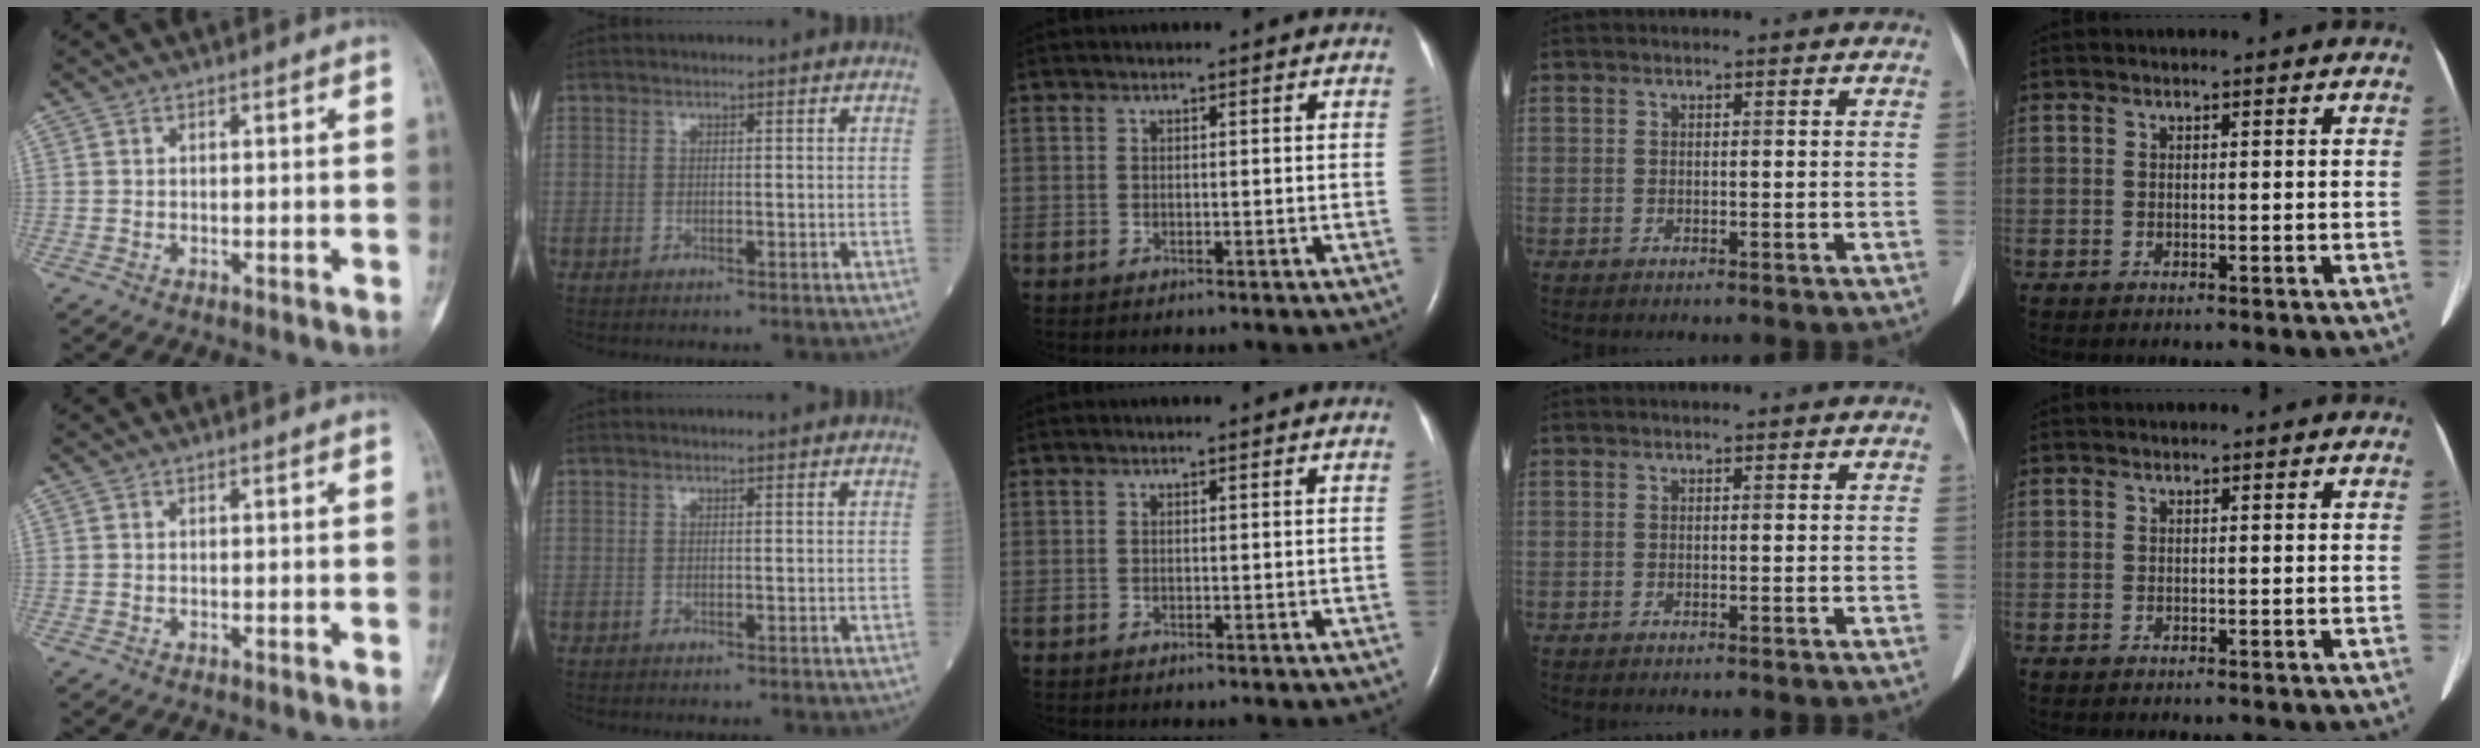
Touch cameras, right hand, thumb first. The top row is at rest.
{}